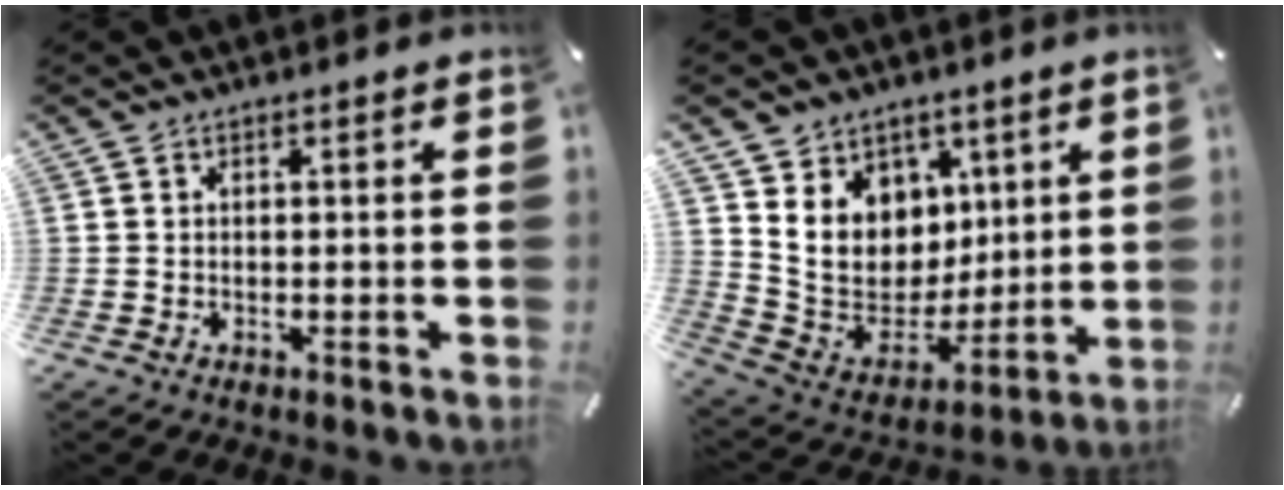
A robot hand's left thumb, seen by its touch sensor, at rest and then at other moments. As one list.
[{"total": 12.9, "force": [4.1, 11.7, 3.7], "torque": [-0.071, -0.041, 0.091]}]